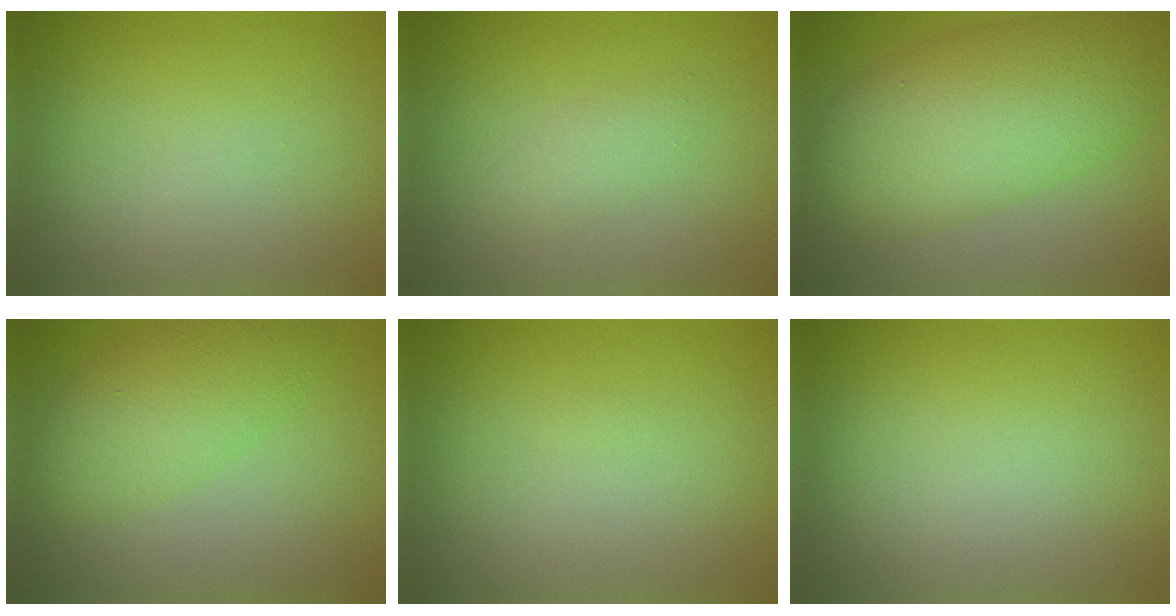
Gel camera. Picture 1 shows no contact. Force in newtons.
{"total": 1.5, "press": 1.5, "slide": 0.1}
{"total": 9.3, "press": 9.3, "slide": 0.2}
{"total": 4.5, "press": 4.5, "slide": 0.1}
{"total": 0.0}
{"total": 0.0}